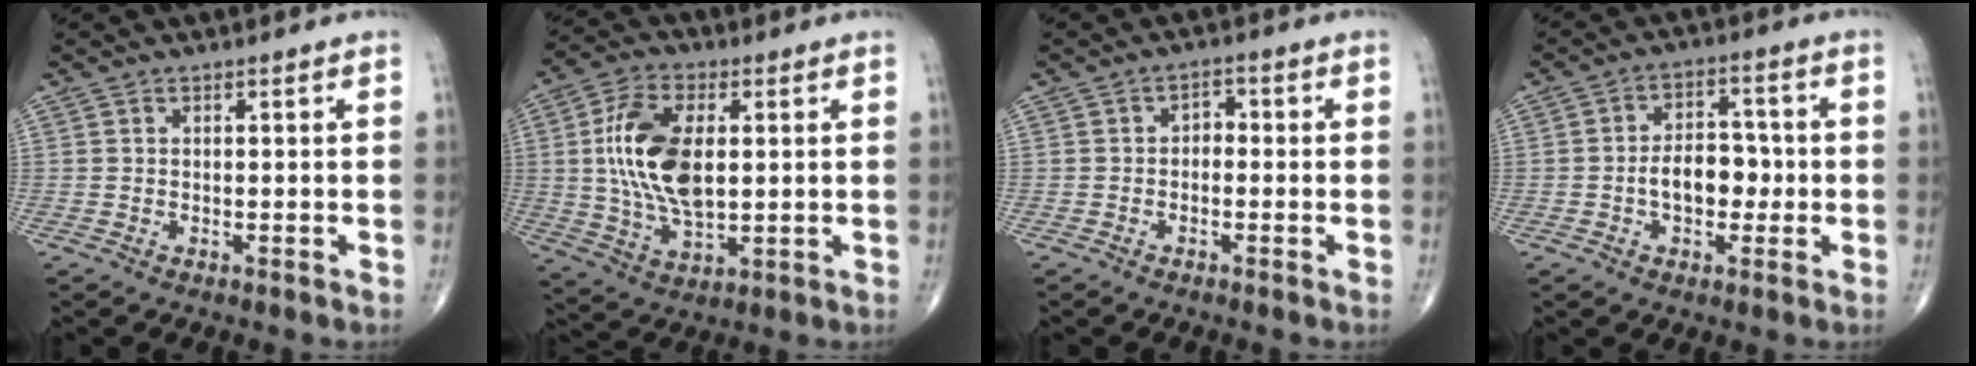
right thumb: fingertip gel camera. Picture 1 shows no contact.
{"total": 15.2, "force": [1.9, 8.1, 12.7], "torque": [-0.242, -0.003, 0.039]}
{"total": 2.5, "force": [-0.3, 1.8, 1.6], "torque": [-0.009, 0.014, -0.015]}
{"total": 7.8, "force": [-1.2, 5.0, 5.9], "torque": [-0.072, 0.022, -0.027]}